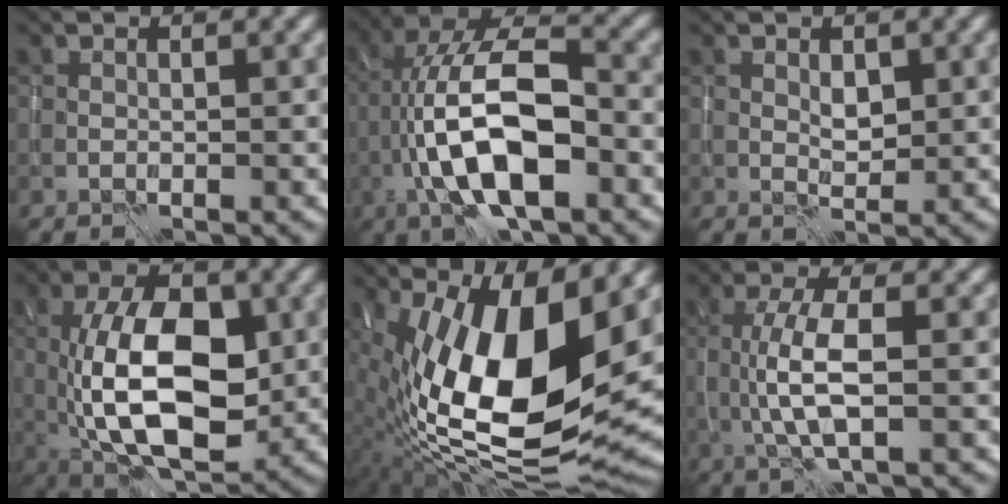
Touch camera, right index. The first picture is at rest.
{"total": 11.5, "force": [-2.8, 4.6, 10.1], "torque": [-0.188, 0.018, -0.058]}
{"total": 1.3, "force": [0.5, 0.8, 0.9], "torque": [-0.018, -0.003, 0.011]}
{"total": 11.2, "force": [-0.7, 5.6, 9.7], "torque": [-0.165, 0.000, -0.013]}
{"total": 17.3, "force": [1.6, 7.1, 15.7], "torque": [-0.280, -0.001, 0.030]}
{"total": 4.8, "force": [0.0, 1.4, 4.5], "torque": [-0.100, -0.002, 0.001]}